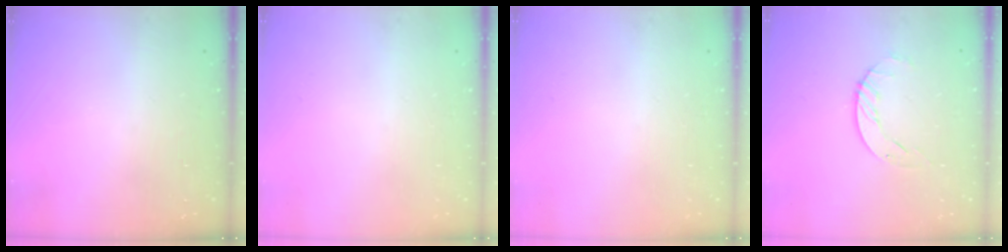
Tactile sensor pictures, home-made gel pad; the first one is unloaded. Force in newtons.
{"total": 0.0}
{"total": 0.0}
{"total": 2.5, "press": 2.5, "slide": 0.3}